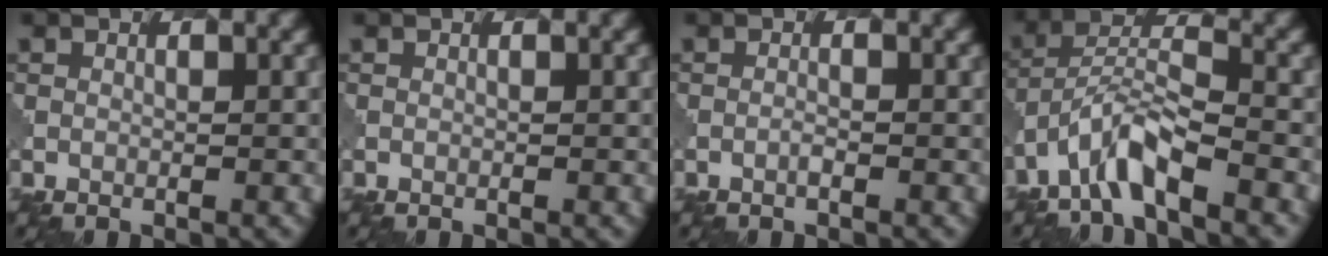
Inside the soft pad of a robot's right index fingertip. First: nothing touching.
{"total": 0.0}
{"total": 0.0}
{"total": 4.9, "force": [-3.5, 1.2, 3.3], "torque": [-0.063, 0.006, -0.070]}